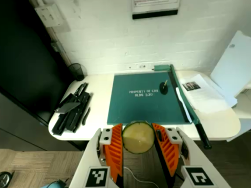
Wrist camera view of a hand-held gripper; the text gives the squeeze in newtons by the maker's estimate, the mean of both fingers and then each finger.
{"total": 9.6, "left": 9.6, "right": 9.7}